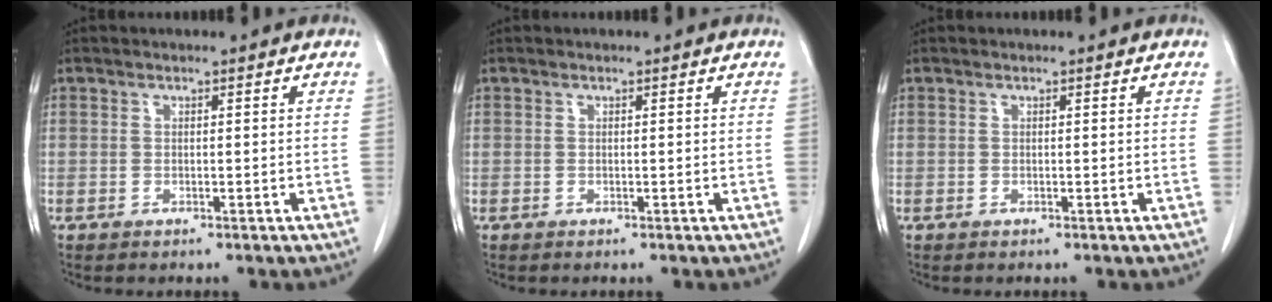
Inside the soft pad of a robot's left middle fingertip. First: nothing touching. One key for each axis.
{"total": 0.0}
{"total": 0.0}